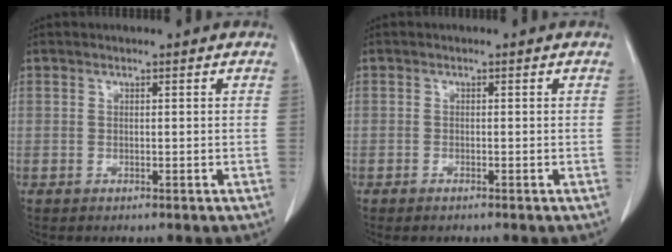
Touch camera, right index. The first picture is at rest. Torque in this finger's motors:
{"motor_torque": [0.20, -0.16, 0.04, 0.03]}